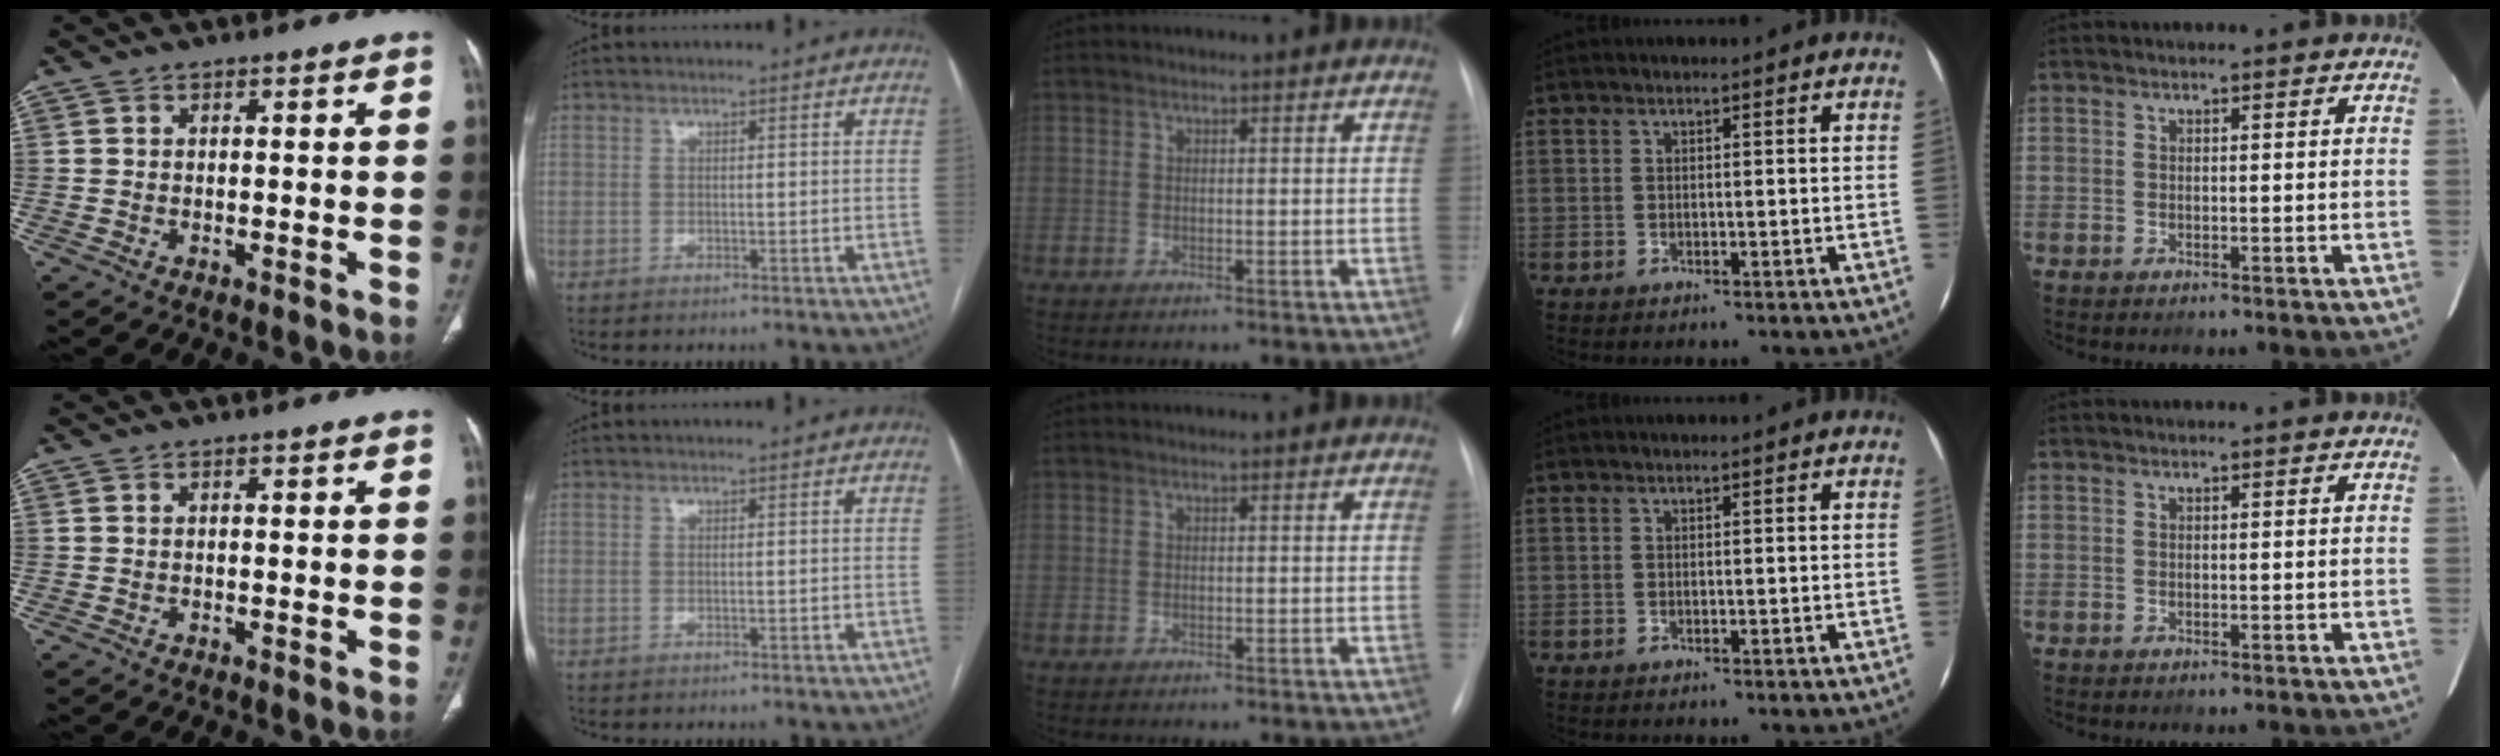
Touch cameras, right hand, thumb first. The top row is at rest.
{}